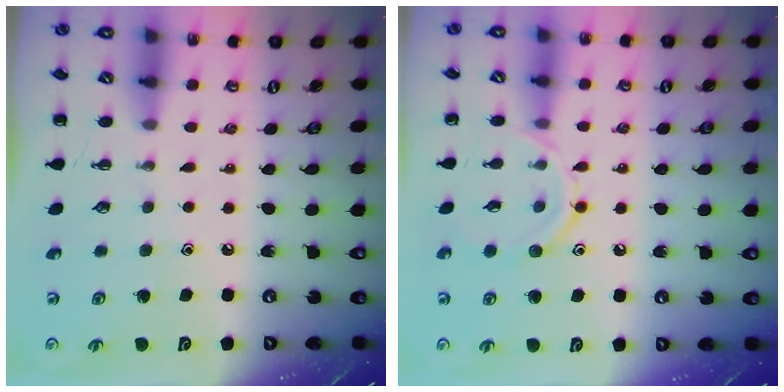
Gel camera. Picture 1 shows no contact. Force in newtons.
{"total": 10.9, "press": 10.9, "slide": 0.8}